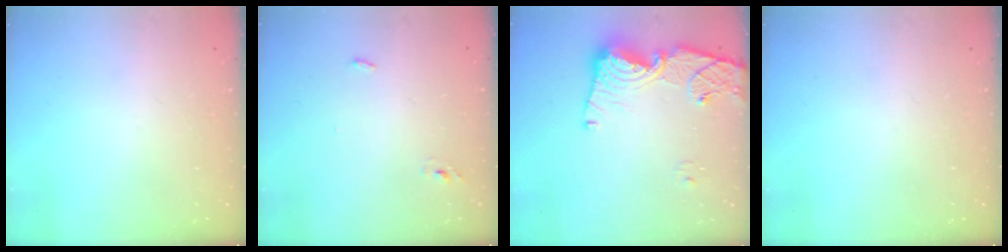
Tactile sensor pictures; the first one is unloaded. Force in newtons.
{"total": 2.7, "press": 2.6, "slide": 0.9}
{"total": 15.0, "press": 14.9, "slide": 2.0}
{"total": 0.0}